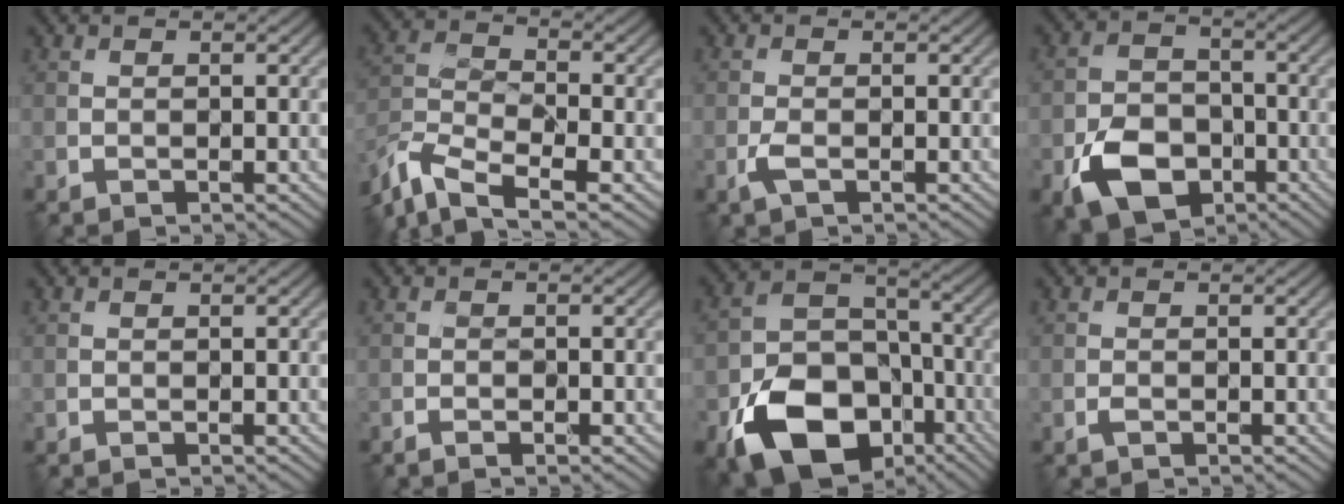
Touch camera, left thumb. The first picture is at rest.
{"total": 8.5, "force": [-6.4, 2.9, 4.8], "torque": [-0.107, -0.016, -0.137]}
{"total": 1.8, "force": [-0.8, 0.7, 1.4], "torque": [-0.036, -0.002, -0.021]}
{"total": 8.5, "force": [-4.1, 5.6, 4.8], "torque": [-0.103, -0.013, -0.081]}
{"total": 0.0}
{"total": 1.2, "force": [-0.8, 0.3, 0.9], "torque": [-0.016, 0.001, -0.014]}
{"total": 15.6, "force": [-7.9, 10.3, 8.7], "torque": [-0.177, -0.046, -0.137]}
{"total": 0.7, "force": [-0.4, 0.3, 0.5], "torque": [-0.011, -0.001, -0.007]}